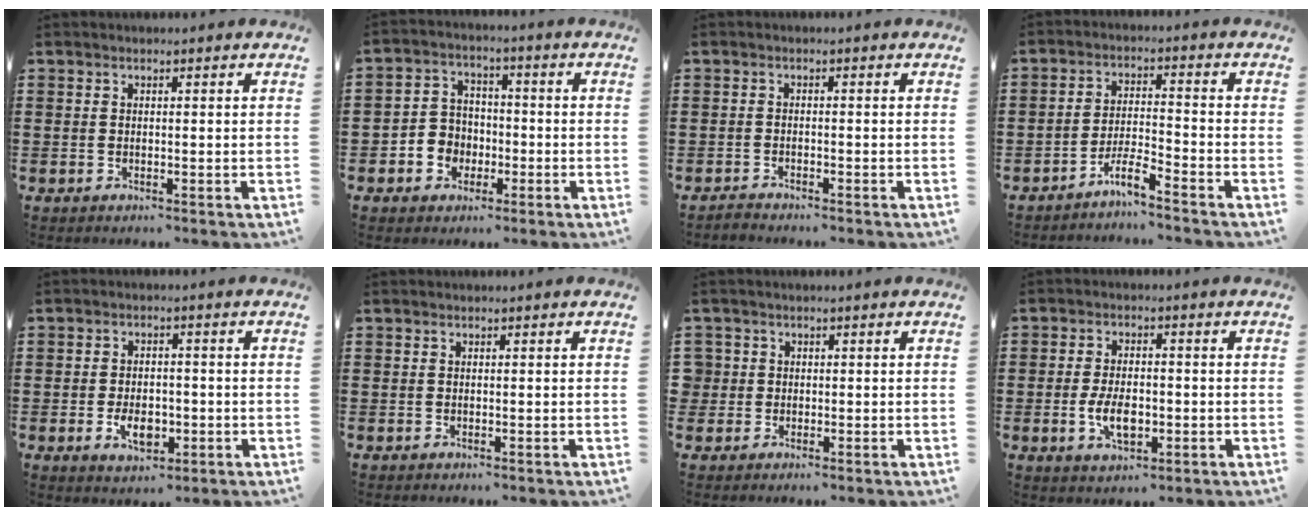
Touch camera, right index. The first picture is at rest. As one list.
[{"total": 4.4, "force": [-1.8, 4.0, 0.8], "torque": [-0.028, 0.012, -0.036]}, {"total": 1.0, "force": [-1.0, 0.1, 0.0], "torque": [-0.003, 0.001, -0.022]}, {"total": 4.5, "force": [-3.9, 0.1, 2.1], "torque": [-0.056, -0.002, -0.082]}, {"total": 4.9, "force": [-1.5, 2.9, 3.7], "torque": [-0.067, -0.003, -0.027]}, {"total": 0.0}, {"total": 2.0, "force": [0.1, 2.0, 0.2], "torque": [-0.015, 0.008, -0.001]}, {"total": 5.4, "force": [-1.2, 2.7, 4.5], "torque": [-0.086, -0.005, -0.024]}]